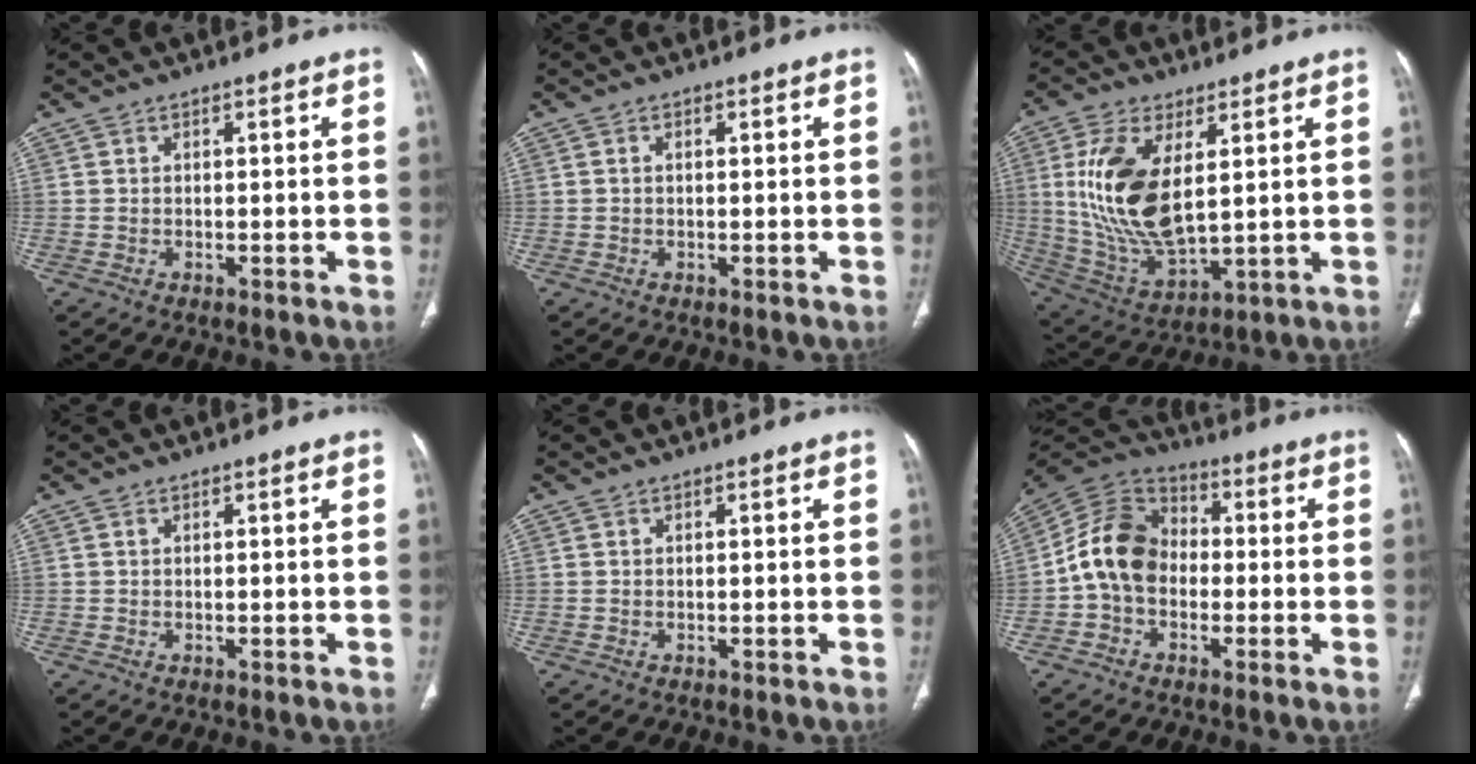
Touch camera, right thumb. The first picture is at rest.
{"total": 0.6, "force": [0.1, 0.4, 0.5], "torque": [-0.014, 0.005, 0.002]}
{"total": 17.3, "force": [3.7, 8.2, 14.8], "torque": [-0.298, -0.022, 0.086]}
{"total": 0.0}
{"total": 0.0}
{"total": 12.2, "force": [-1.5, 9.4, 7.7], "torque": [-0.134, 0.035, -0.043]}